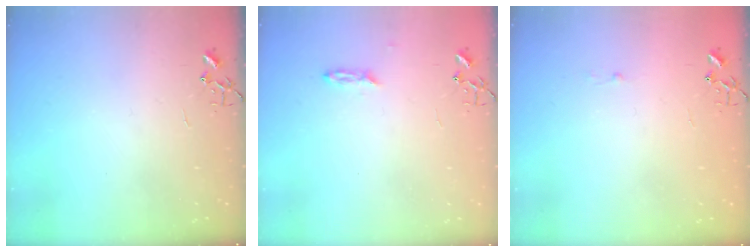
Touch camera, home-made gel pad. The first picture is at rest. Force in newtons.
{"total": 2.3, "press": 2.2, "slide": 0.4}
{"total": 1.8, "press": 1.8, "slide": 0.2}